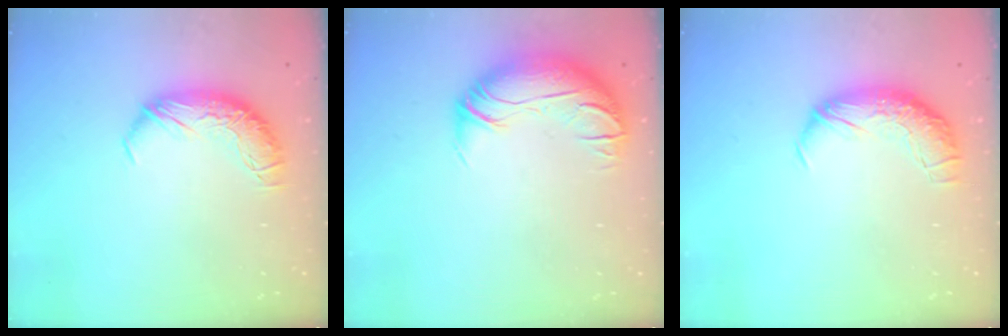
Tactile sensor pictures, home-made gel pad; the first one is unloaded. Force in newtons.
{"total": 3.0, "press": 1.0, "slide": 2.8}
{"total": 2.3, "press": 1.0, "slide": 2.1}